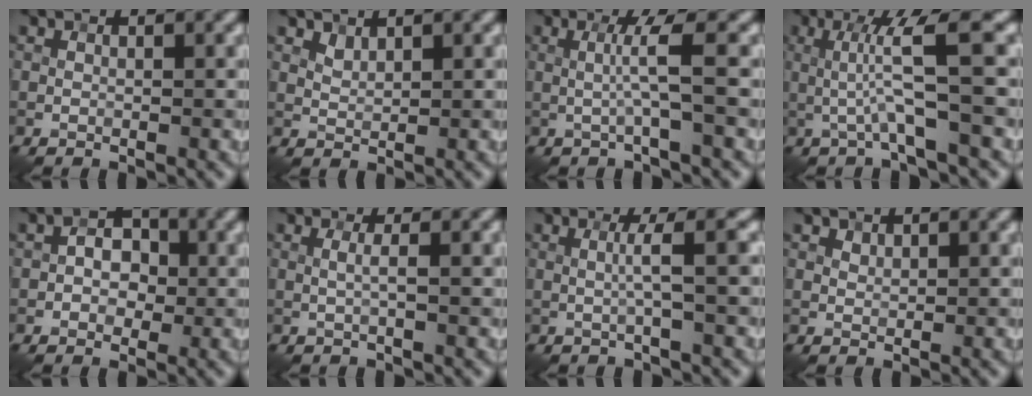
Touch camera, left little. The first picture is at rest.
{"total": 1.1, "force": [0.9, 0.5, 0.4], "torque": [-0.013, -0.002, 0.022]}
{"total": 2.6, "force": [-0.1, -0.2, 2.6], "torque": [-0.056, 0.001, -0.004]}
{"total": 4.7, "force": [-0.4, 0.0, 4.7], "torque": [-0.091, 0.015, -0.009]}
{"total": 3.1, "force": [-0.2, 2.3, 2.0], "torque": [-0.018, 0.005, -0.015]}
{"total": 1.6, "force": [0.1, 0.3, 1.6], "torque": [-0.027, 0.003, -0.004]}
{"total": 2.5, "force": [0.1, 0.2, 2.5], "torque": [-0.045, 0.005, -0.003]}
{"total": 0.8, "force": [0.7, 0.4, 0.2], "torque": [-0.006, -0.001, 0.015]}